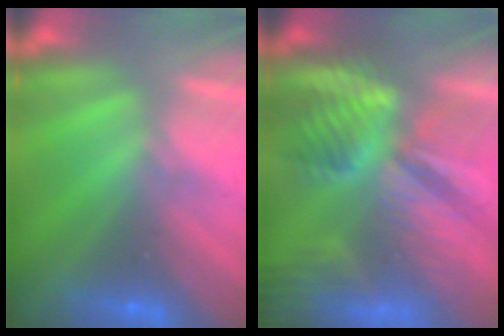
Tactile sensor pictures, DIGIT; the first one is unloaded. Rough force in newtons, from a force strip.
{"total": 8.5}